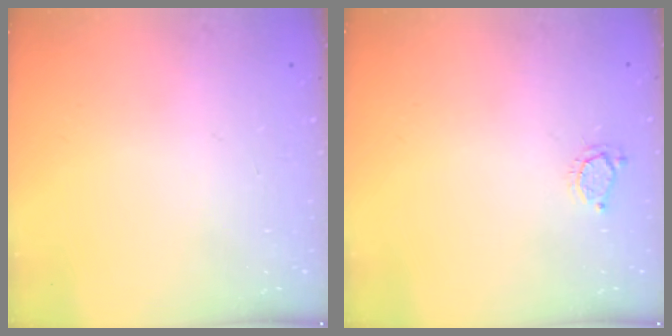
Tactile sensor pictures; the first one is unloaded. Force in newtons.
{"total": 3.4, "press": 3.3, "slide": 0.3}